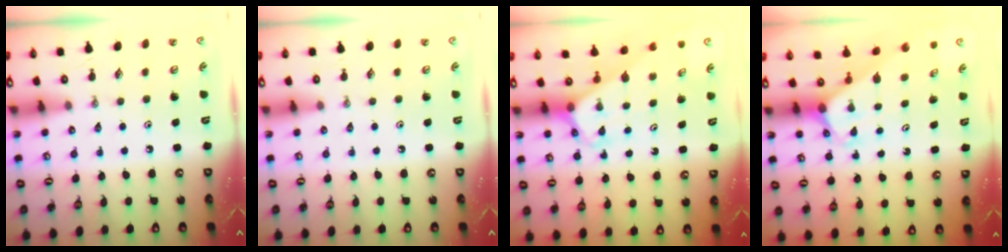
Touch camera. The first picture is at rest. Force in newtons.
{"total": 0.0}
{"total": 3.0, "press": 3.0, "slide": 0.2}
{"total": 1.8, "press": 1.8, "slide": 0.1}